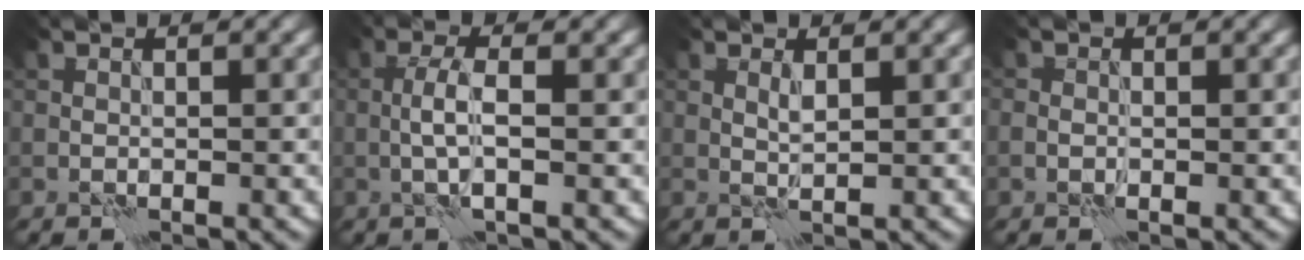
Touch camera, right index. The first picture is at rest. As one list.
[{"total": 2.7, "force": [-0.4, 0.5, 2.6], "torque": [-0.055, 0.007, -0.010]}, {"total": 1.0, "force": [0.5, 0.1, 0.9], "torque": [-0.022, -0.001, 0.009]}, {"total": 1.1, "force": [-0.1, 0.8, 0.7], "torque": [-0.011, 0.000, -0.003]}]